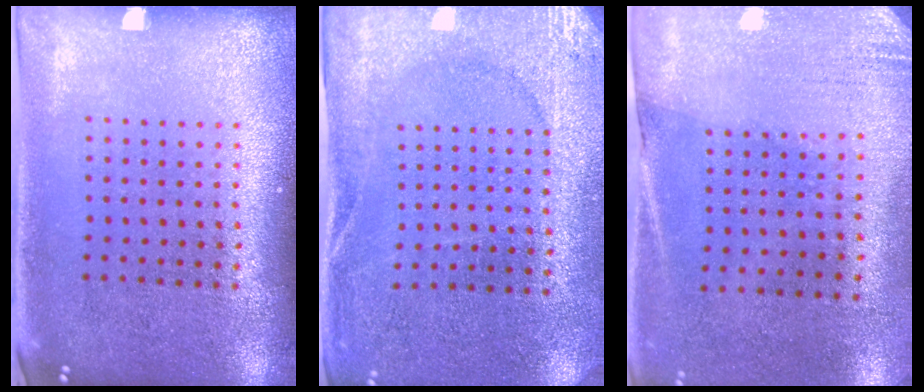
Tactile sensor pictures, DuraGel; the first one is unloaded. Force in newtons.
{"total": 2.6, "press": 2.5, "slide": 0.5}
{"total": 2.6, "press": 2.3, "slide": 1.3}